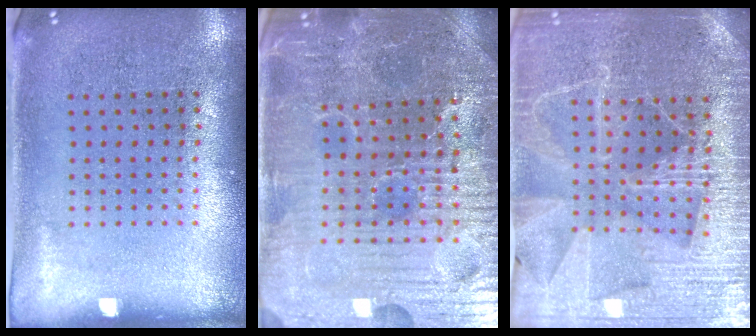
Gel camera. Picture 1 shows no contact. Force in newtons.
{"total": 5.3, "press": 5.1, "slide": 1.3}
{"total": 4.4, "press": 4.1, "slide": 1.6}